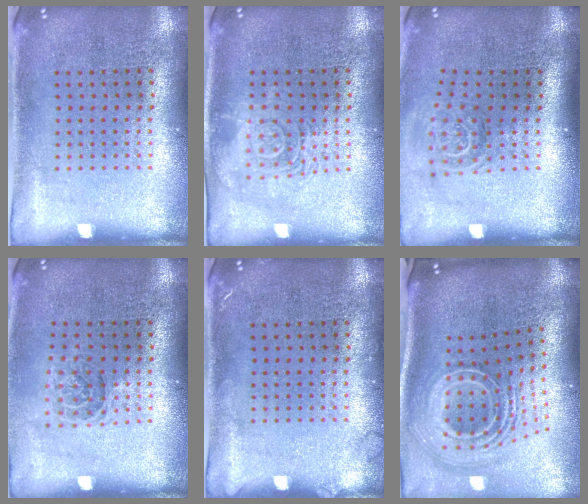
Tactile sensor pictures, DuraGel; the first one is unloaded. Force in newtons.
{"total": 2.5, "press": 2.5, "slide": 0.5}
{"total": 1.6, "press": 1.1, "slide": 1.1}
{"total": 1.1, "press": 1.0, "slide": 0.5}
{"total": 0.8, "press": 0.8, "slide": 0.1}
{"total": 3.3, "press": 2.1, "slide": 2.5}